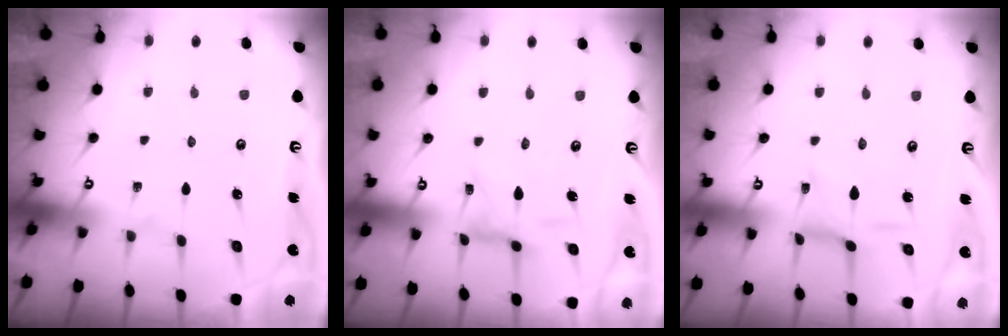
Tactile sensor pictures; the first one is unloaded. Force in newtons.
{"total": 3.6, "press": 3.6, "slide": 0.4}
{"total": 1.7, "press": 1.7, "slide": 0.3}